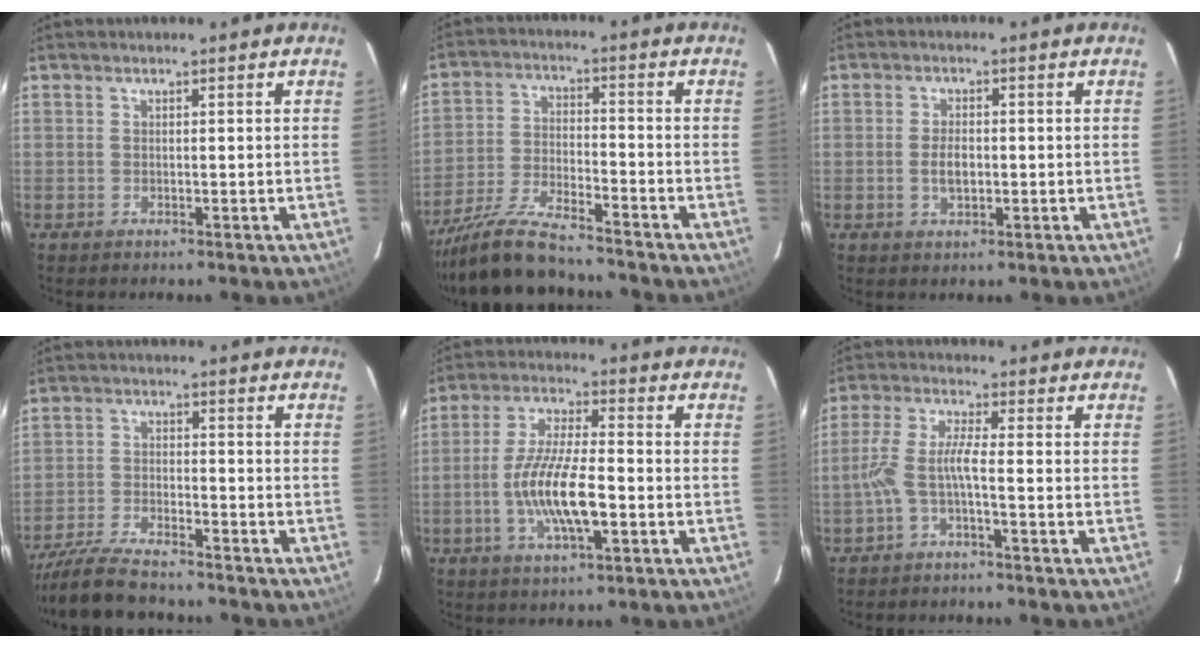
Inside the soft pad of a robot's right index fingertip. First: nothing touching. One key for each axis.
{"total": 14.5, "fx": -12.8, "fy": 2.2, "fz": 6.5, "tx": -0.144, "ty": -0.021, "tz": -0.232}
{"total": 3.5, "fx": -0.6, "fy": 1.8, "fz": 2.9, "tx": -0.056, "ty": 0.000, "tz": -0.008}
{"total": 13.3, "fx": -11.8, "fy": 2.6, "fz": 5.7, "tx": -0.143, "ty": -0.021, "tz": -0.210}
{"total": 12.1, "fx": -3.2, "fy": 3.1, "fz": 11.3, "tx": -0.224, "ty": -0.003, "tz": -0.059}
{"total": 5.0, "fx": -2.1, "fy": 0.2, "fz": 4.5, "tx": -0.107, "ty": 0.006, "tz": -0.039}